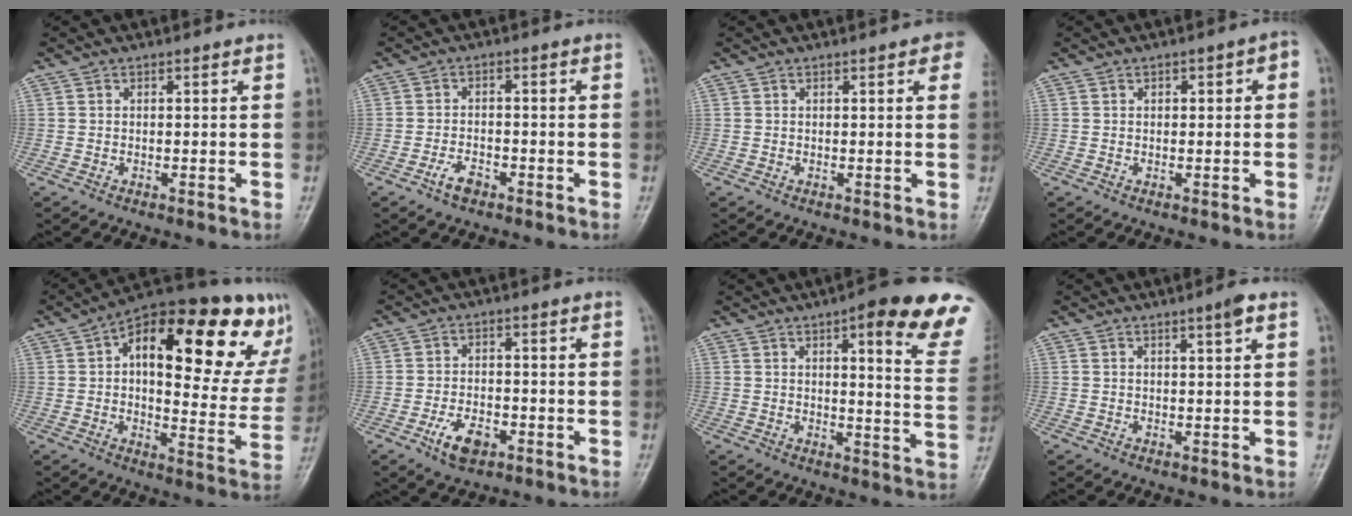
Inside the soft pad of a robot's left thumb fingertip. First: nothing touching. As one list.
[{"total": 3.4, "force": [-2.2, 1.7, 2.0], "torque": [-0.038, 0.016, -0.039]}, {"total": 4.3, "force": [2.0, 1.2, 3.6], "torque": [-0.026, 0.003, 0.016]}, {"total": 3.0, "force": [0.5, 1.5, 2.6], "torque": [-0.028, 0.011, 0.003]}, {"total": 28.0, "force": [11.0, 11.9, 22.8], "torque": [-0.274, 0.017, 0.152]}, {"total": 6.0, "force": [-3.0, 3.3, 4.1], "torque": [-0.068, 0.014, -0.051]}, {"total": 18.4, "force": [10.7, 3.8, 14.5], "torque": [-0.153, -0.045, 0.118]}, {"total": 2.3, "force": [1.2, 0.2, 1.9], "torque": [-0.030, -0.005, 0.018]}]